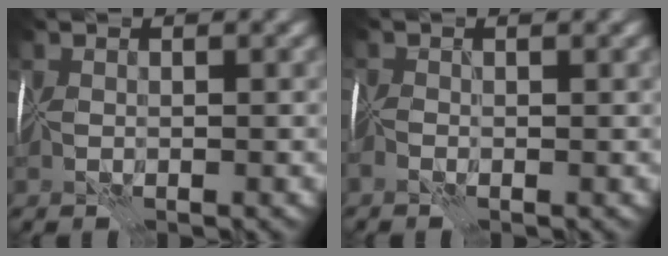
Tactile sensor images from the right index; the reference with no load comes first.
{"total": 1.2, "force": [-1.0, 0.1, 0.7], "torque": [-0.014, -0.006, -0.022]}